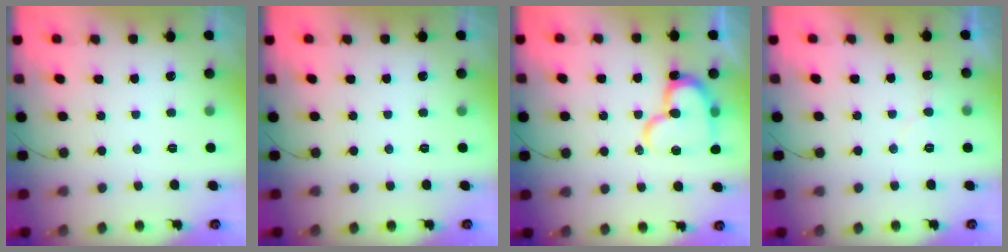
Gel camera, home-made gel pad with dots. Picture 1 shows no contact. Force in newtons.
{"total": 0.0}
{"total": 15.6, "press": 15.5, "slide": 1.2}
{"total": 5.3, "press": 5.2, "slide": 0.5}